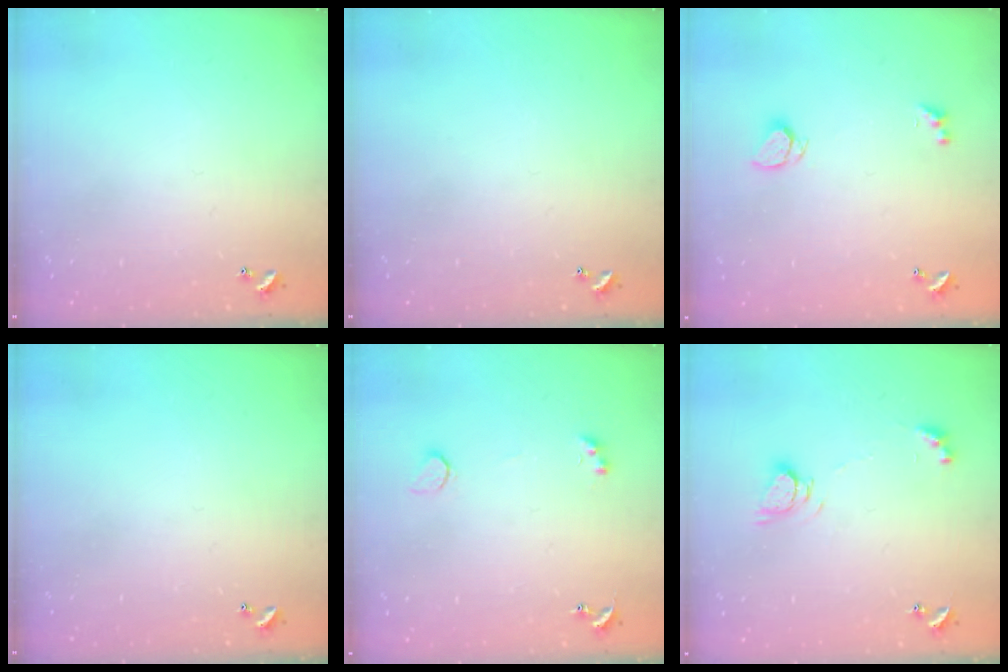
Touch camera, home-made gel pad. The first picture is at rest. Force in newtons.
{"total": 0.0}
{"total": 2.4, "press": 2.3, "slide": 0.6}
{"total": 0.0}
{"total": 2.1, "press": 1.9, "slide": 1.0}
{"total": 5.9, "press": 5.9, "slide": 0.5}